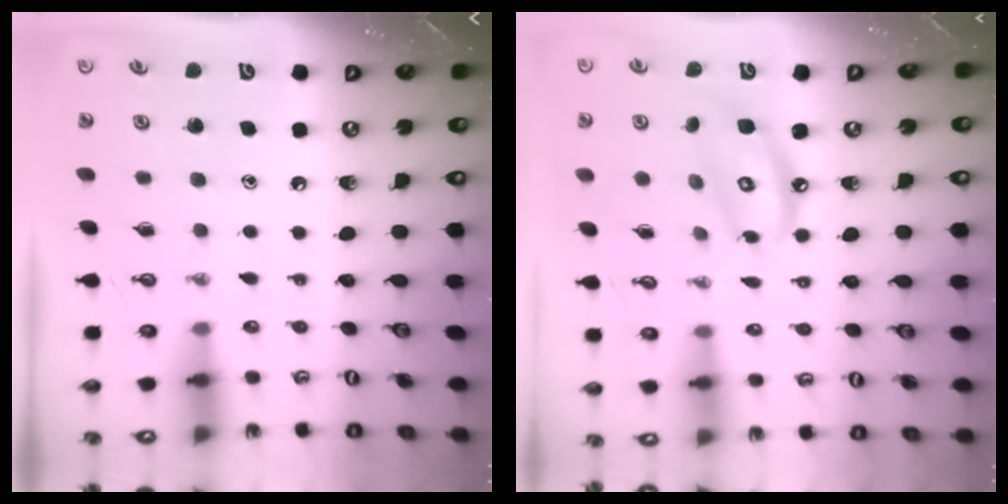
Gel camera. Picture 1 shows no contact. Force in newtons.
{"total": 9.5, "press": 9.5, "slide": 0.7}